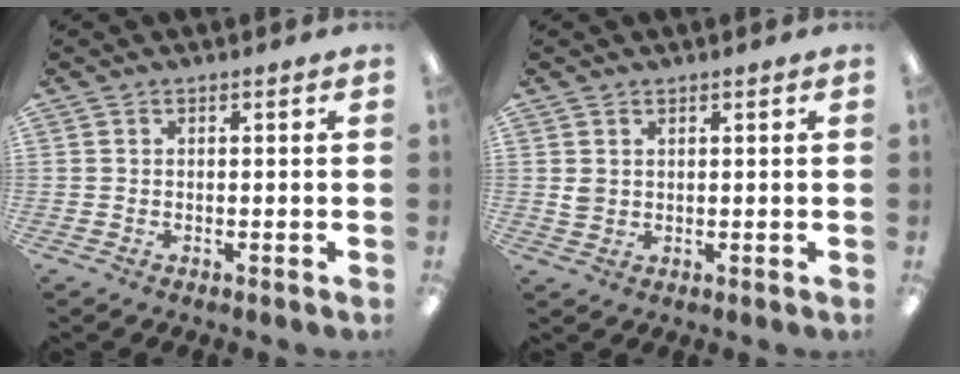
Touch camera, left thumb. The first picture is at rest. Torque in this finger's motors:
{"motor_torque": [0.42, 0.41, 0.40, -0.42, -0.02]}